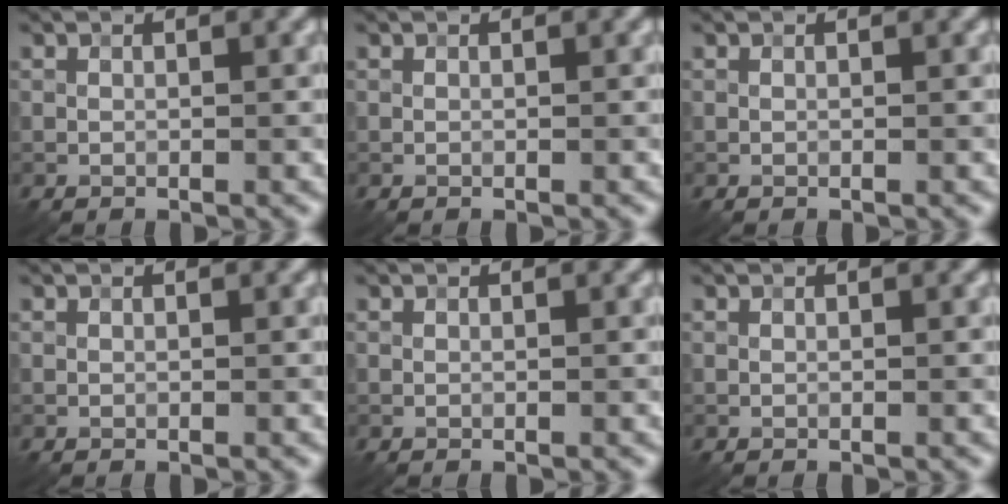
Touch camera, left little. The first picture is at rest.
{"total": 0.0}
{"total": 0.0}
{"total": 0.0}
{"total": 0.0}
{"total": 0.0}